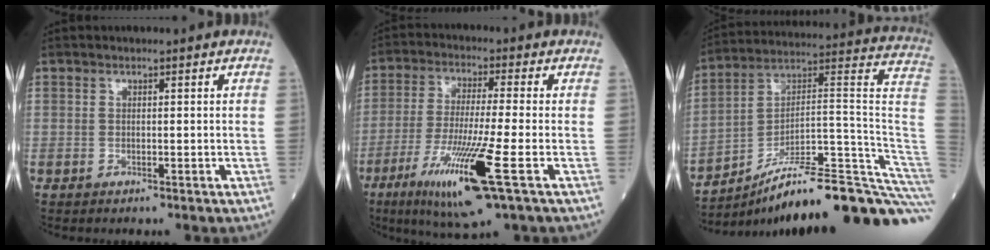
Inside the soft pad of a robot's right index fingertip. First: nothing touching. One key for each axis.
{"total": 13.6, "fx": -5.8, "fy": -0.1, "fz": 12.3, "tx": -0.245, "ty": -0.035, "tz": -0.104}
{"total": 26.5, "fx": -20.5, "fy": 0.9, "fz": 16.9, "tx": -0.132, "ty": 0.048, "tz": -0.304}